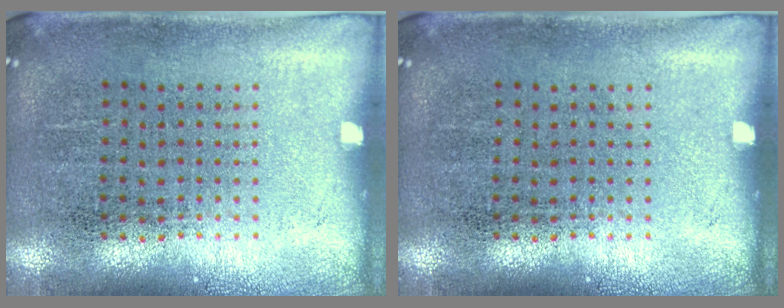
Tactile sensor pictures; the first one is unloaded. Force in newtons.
{"total": 0.0}